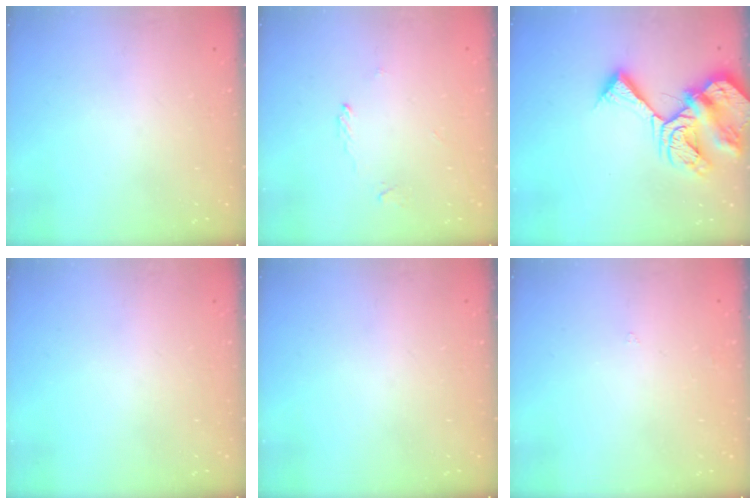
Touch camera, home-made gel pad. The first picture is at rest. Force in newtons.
{"total": 1.9, "press": 1.9, "slide": 0.2}
{"total": 12.4, "press": 12.3, "slide": 1.6}
{"total": 0.0}
{"total": 0.0}
{"total": 2.3, "press": 2.3, "slide": 0.5}